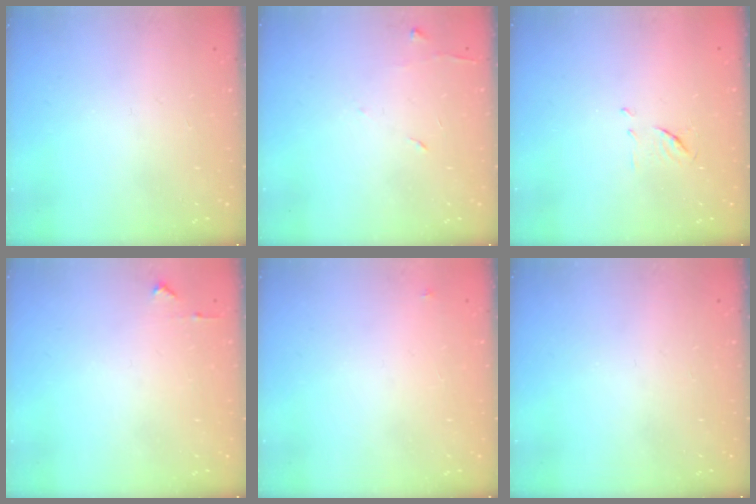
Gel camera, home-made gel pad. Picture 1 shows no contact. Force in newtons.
{"total": 5.8, "press": 5.7, "slide": 0.6}
{"total": 6.4, "press": 6.4, "slide": 0.4}
{"total": 5.1, "press": 5.0, "slide": 0.8}
{"total": 3.1, "press": 3.1, "slide": 0.3}
{"total": 0.0}